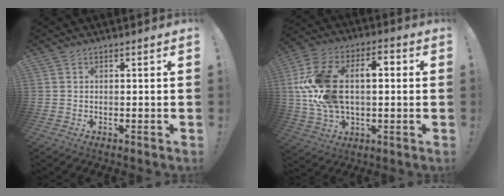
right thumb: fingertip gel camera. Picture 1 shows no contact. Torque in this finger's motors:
{"motor_torque": [2.24, 2.77, 1.30, -0.20, 0.42]}